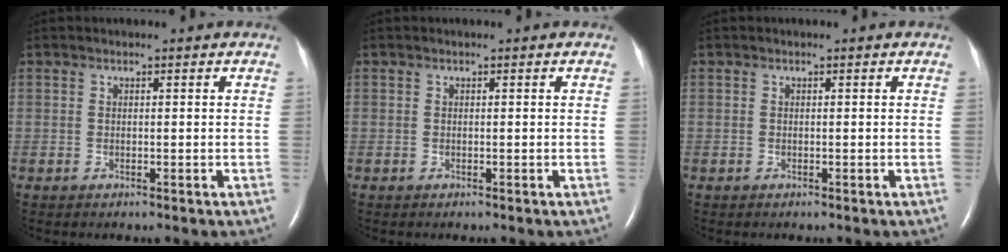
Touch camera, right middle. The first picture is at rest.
{"total": 0.0}
{"total": 0.0}